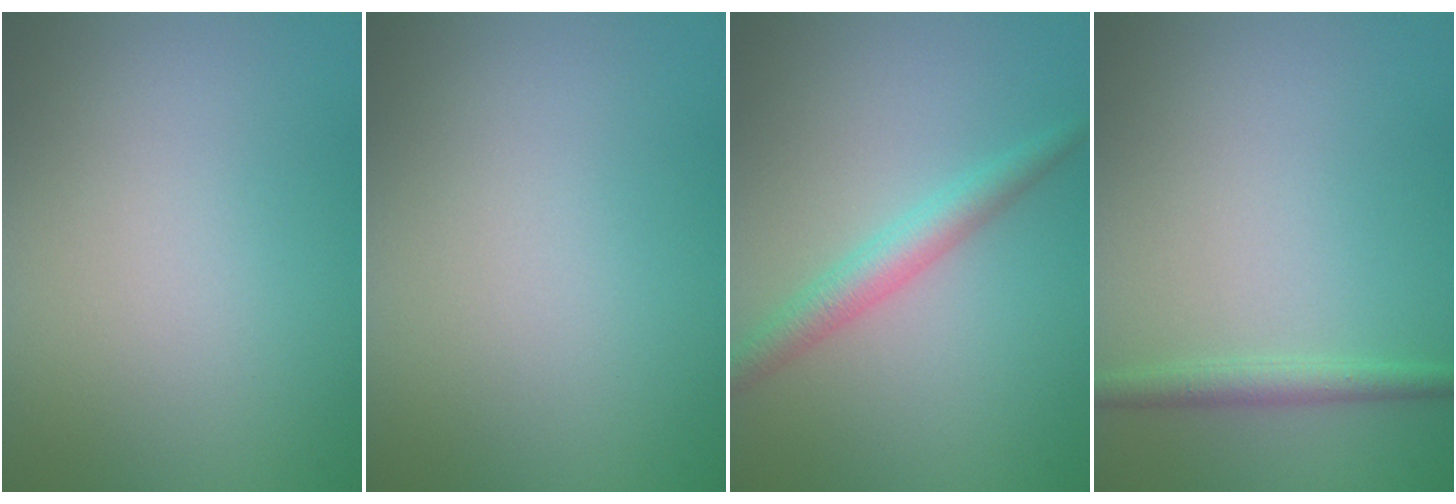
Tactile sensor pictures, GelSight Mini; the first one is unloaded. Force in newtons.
{"total": 0.0}
{"total": 2.7, "press": 2.7, "slide": 0.1}
{"total": 1.8, "press": 1.8, "slide": 0.1}